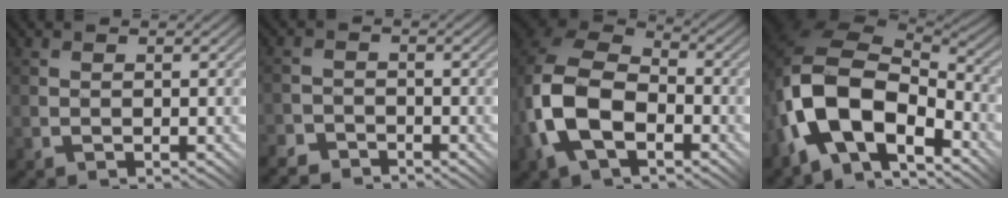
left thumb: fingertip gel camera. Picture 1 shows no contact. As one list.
[{"total": 4.4, "force": [-4.1, 1.7, 0.1], "torque": [0.009, 0.005, -0.072]}, {"total": 13.6, "force": [-3.6, 9.1, 9.5], "torque": [-0.230, -0.021, -0.071]}, {"total": 15.0, "force": [-5.8, 8.6, 10.8], "torque": [-0.222, -0.027, -0.107]}]